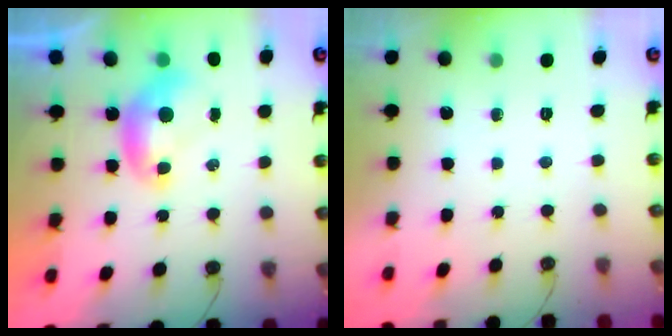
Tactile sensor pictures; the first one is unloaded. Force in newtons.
{"total": 0.0}